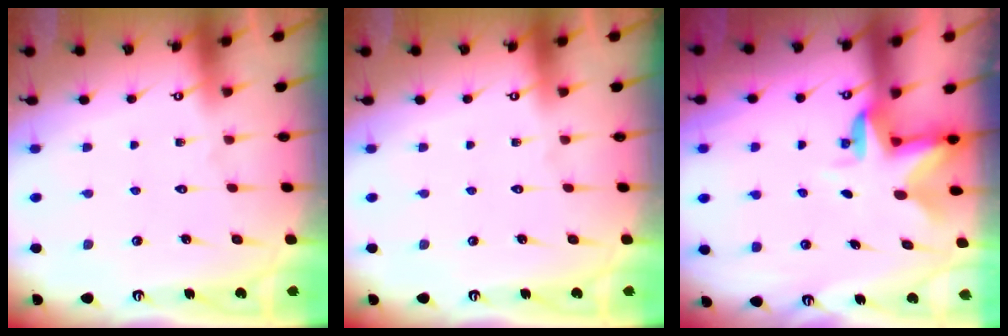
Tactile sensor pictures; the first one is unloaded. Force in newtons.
{"total": 0.0}
{"total": 3.1, "press": 3.0, "slide": 0.5}